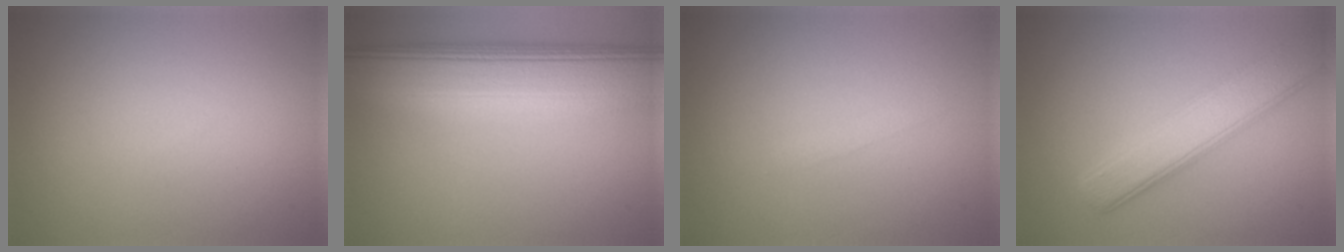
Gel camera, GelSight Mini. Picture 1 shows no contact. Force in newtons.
{"total": 11.1, "press": 11.0, "slide": 0.8}
{"total": 0.7, "press": 0.7, "slide": 0.0}
{"total": 5.0, "press": 5.0, "slide": 0.2}